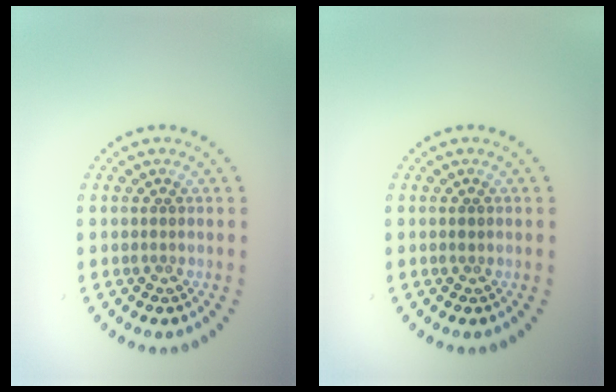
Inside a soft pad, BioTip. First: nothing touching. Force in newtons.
{"total": 0.5, "press": 0.5, "slide": 0.1}